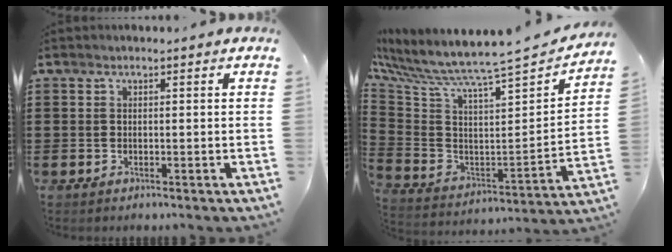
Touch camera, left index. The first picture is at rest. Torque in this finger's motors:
{"motor_torque": [2.14, 0.00, 1.05, 0.21]}